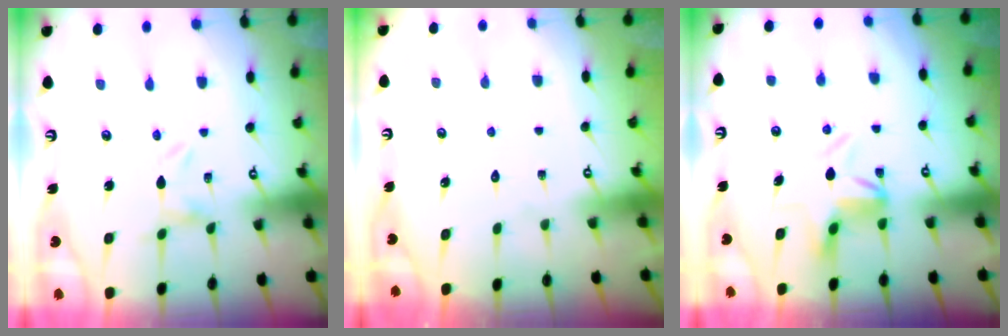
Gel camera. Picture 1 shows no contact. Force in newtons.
{"total": 1.6, "press": 1.6, "slide": 0.2}
{"total": 5.1, "press": 5.1, "slide": 0.1}